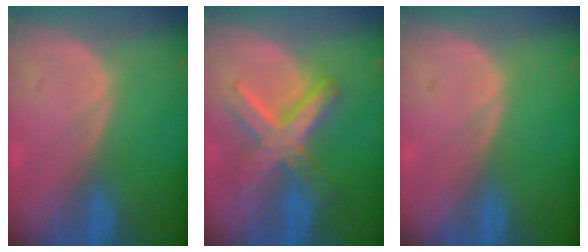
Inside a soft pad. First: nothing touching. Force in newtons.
{"total": 8.7, "press": 8.6, "slide": 0.8}
{"total": 0.0}